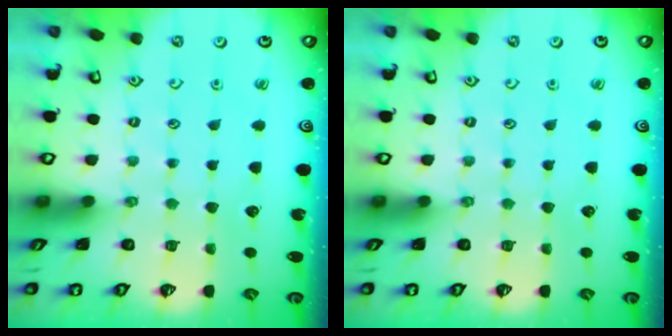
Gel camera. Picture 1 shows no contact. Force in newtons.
{"total": 0.0}